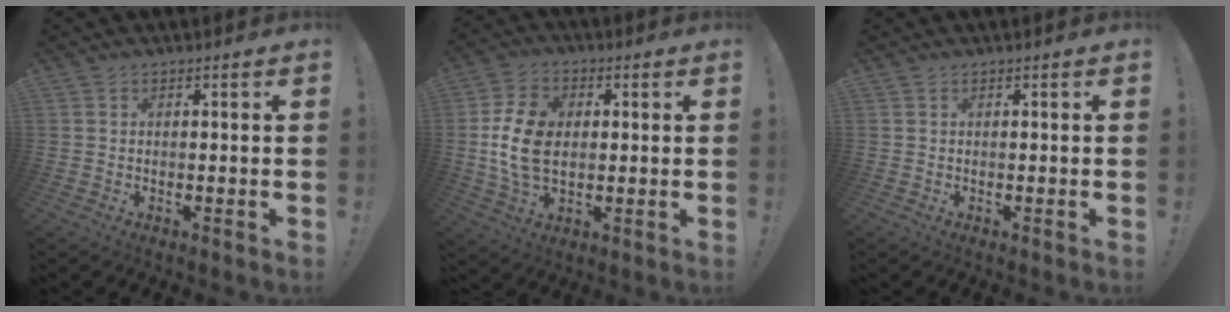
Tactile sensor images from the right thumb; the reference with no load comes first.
{"total": 13.6, "force": [0.1, 9.5, 9.7], "torque": [-0.188, 0.006, 0.004]}
{"total": 0.0}